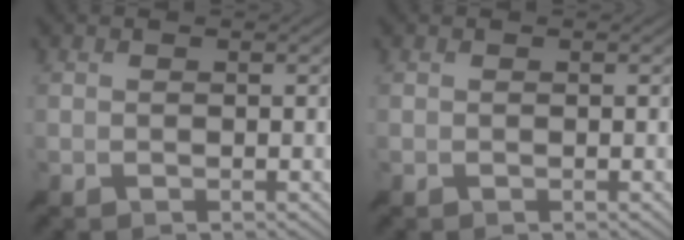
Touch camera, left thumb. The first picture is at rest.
{"total": 0.0}